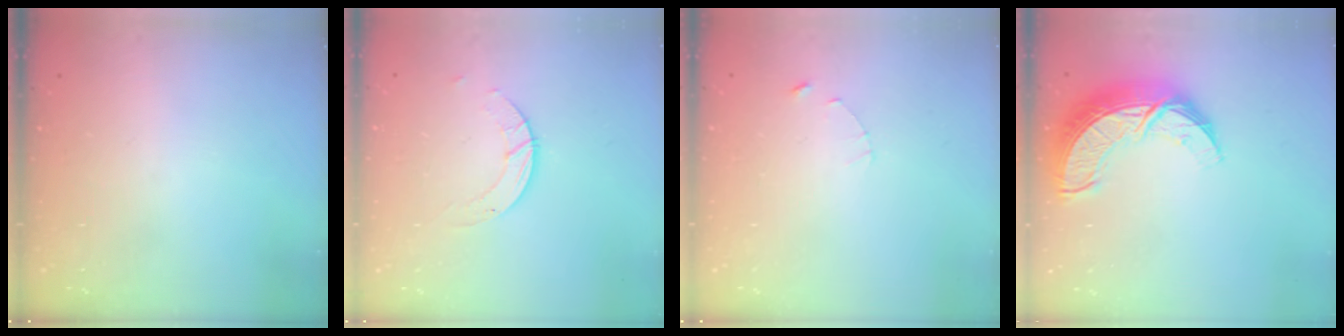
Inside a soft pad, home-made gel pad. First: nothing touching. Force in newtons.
{"total": 2.8, "press": 2.8, "slide": 0.3}
{"total": 1.0, "press": 1.0, "slide": 0.2}
{"total": 14.4, "press": 14.4, "slide": 1.0}